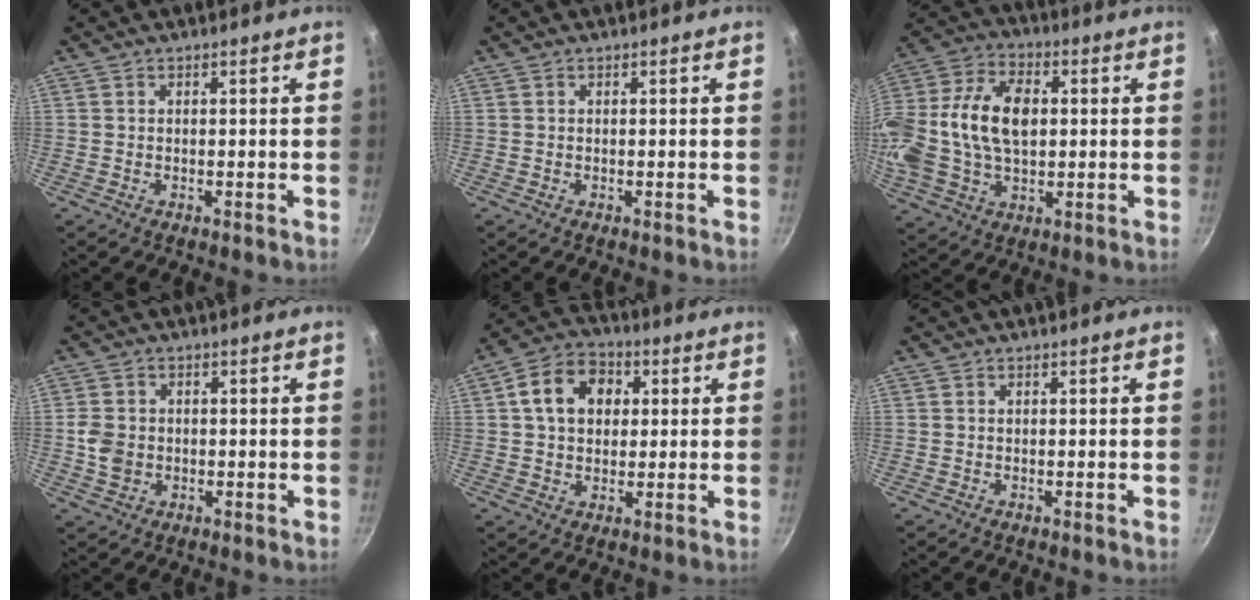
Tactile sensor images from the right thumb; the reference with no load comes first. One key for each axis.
{"total": 0.0}
{"total": 22.6, "fx": 1.8, "fy": 14.9, "fz": 16.9, "tx": -0.347, "ty": 0.033, "tz": 0.024}
{"total": 5.0, "fx": -0.4, "fy": 4.2, "fz": 2.7, "tx": -0.043, "ty": 0.006, "tz": -0.008}
{"total": 11.1, "fx": 2.6, "fy": 8.5, "fz": 6.7, "tx": -0.089, "ty": 0.016, "tz": 0.030}
{"total": 0.0}